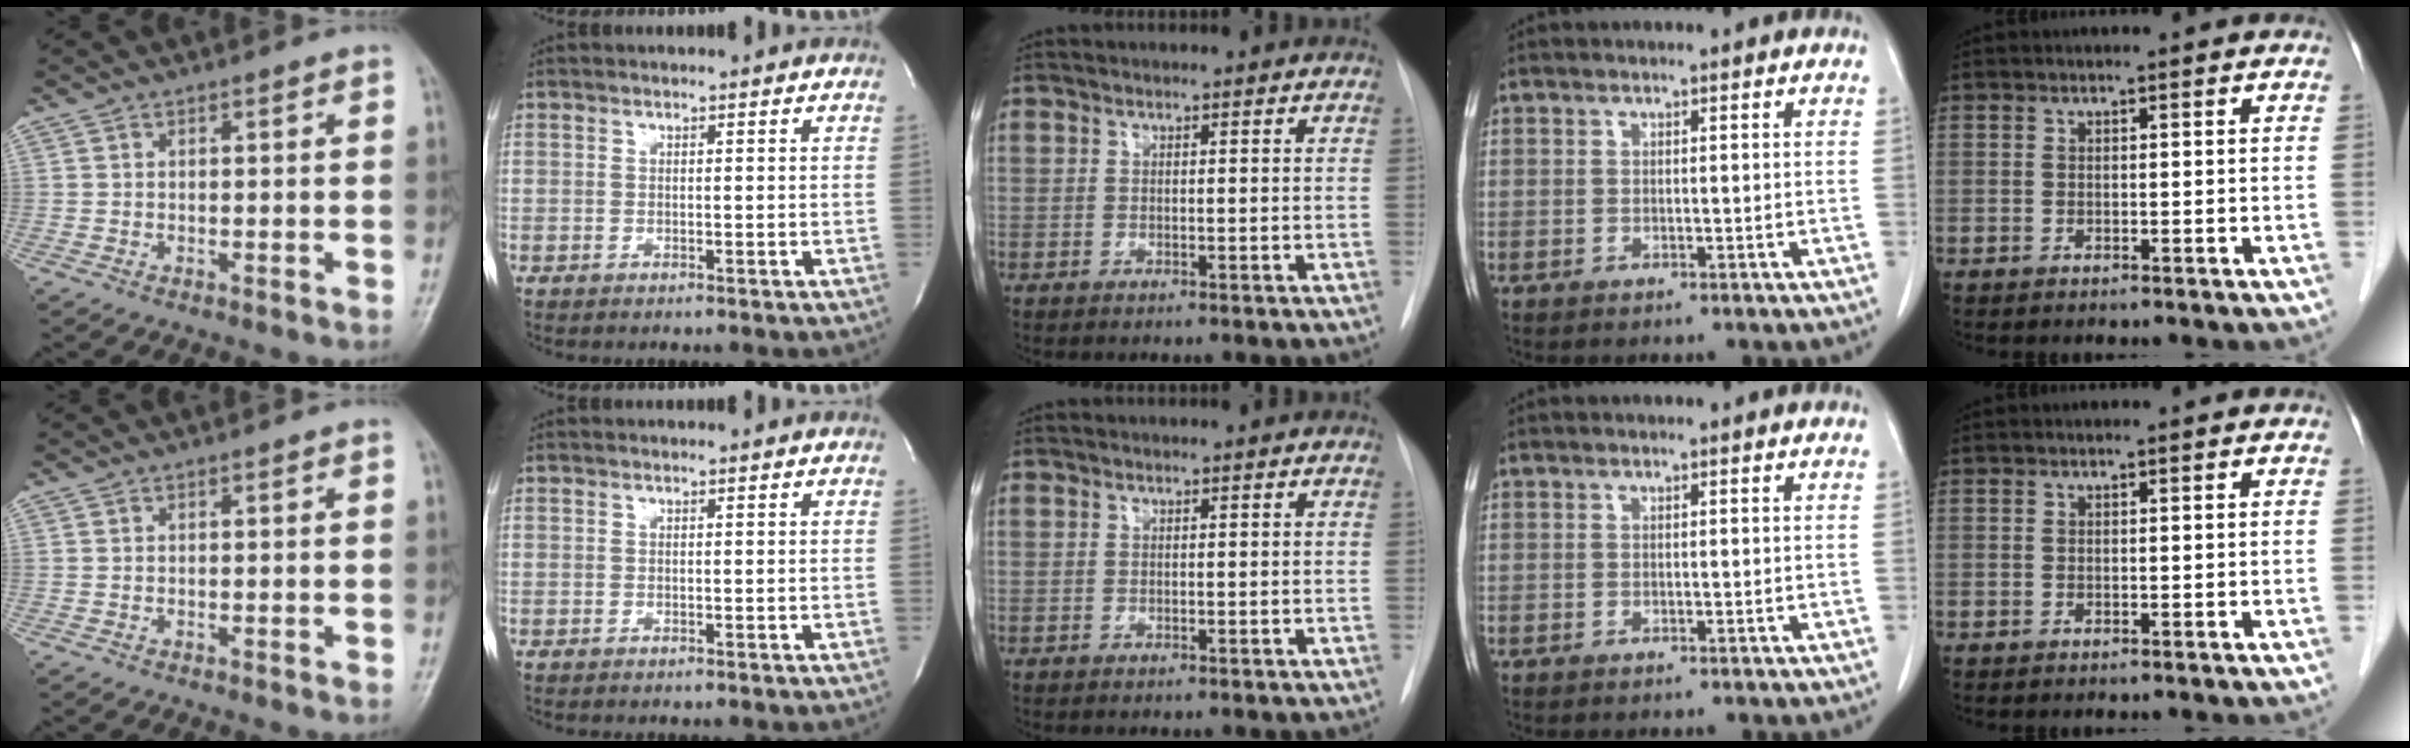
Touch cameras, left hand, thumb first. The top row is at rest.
{}